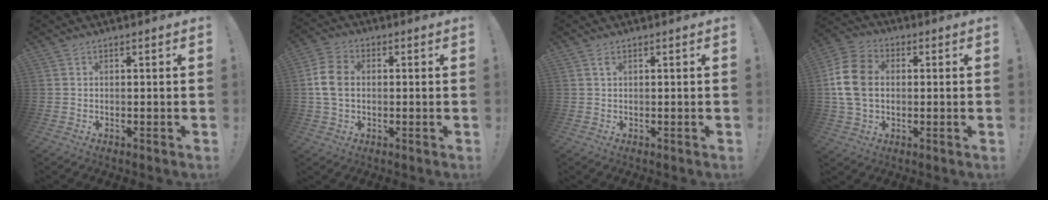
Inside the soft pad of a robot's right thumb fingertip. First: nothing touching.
{"total": 8.6, "force": [0.1, 6.1, 6.0], "torque": [-0.125, 0.010, 0.007]}
{"total": 1.3, "force": [0.5, 0.4, 1.2], "torque": [-0.024, 0.002, 0.009]}
{"total": 13.8, "force": [0.9, 10.2, 9.3], "torque": [-0.184, 0.010, 0.017]}